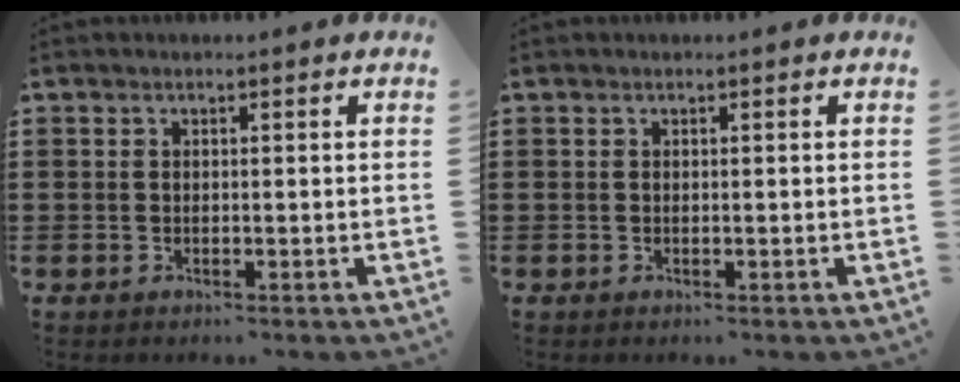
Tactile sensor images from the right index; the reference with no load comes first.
{"total": 0.0}